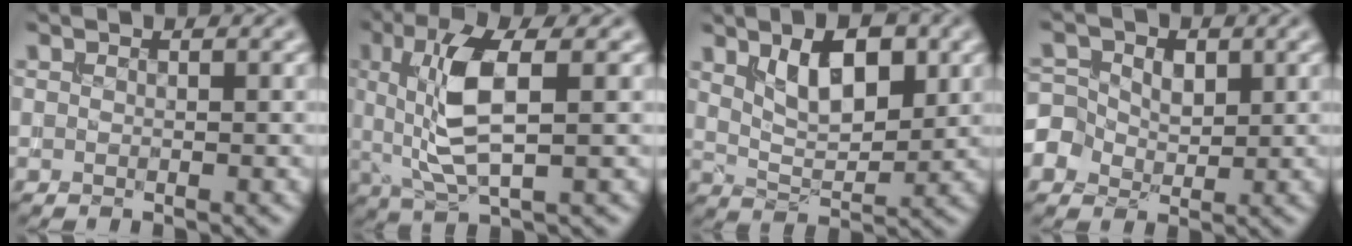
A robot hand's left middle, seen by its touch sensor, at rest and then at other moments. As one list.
[{"total": 6.8, "force": [1.0, 2.2, 6.4], "torque": [-0.136, 0.000, 0.021]}, {"total": 5.8, "force": [2.1, 2.7, 4.6], "torque": [-0.083, 0.002, 0.038]}, {"total": 4.8, "force": [0.4, 4.0, 2.7], "torque": [-0.047, 0.019, -0.009]}]